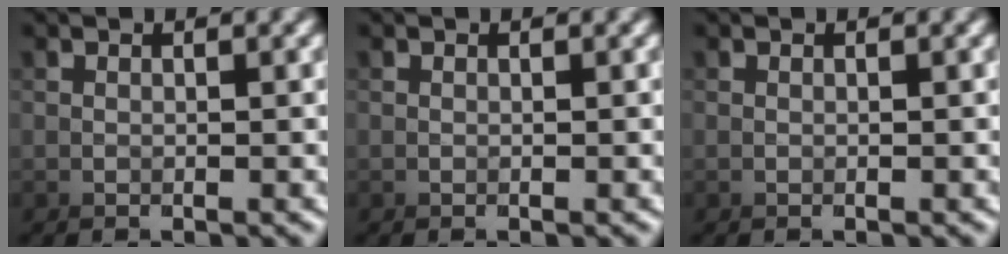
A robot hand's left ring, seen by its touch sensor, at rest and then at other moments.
{"total": 0.0}
{"total": 0.0}